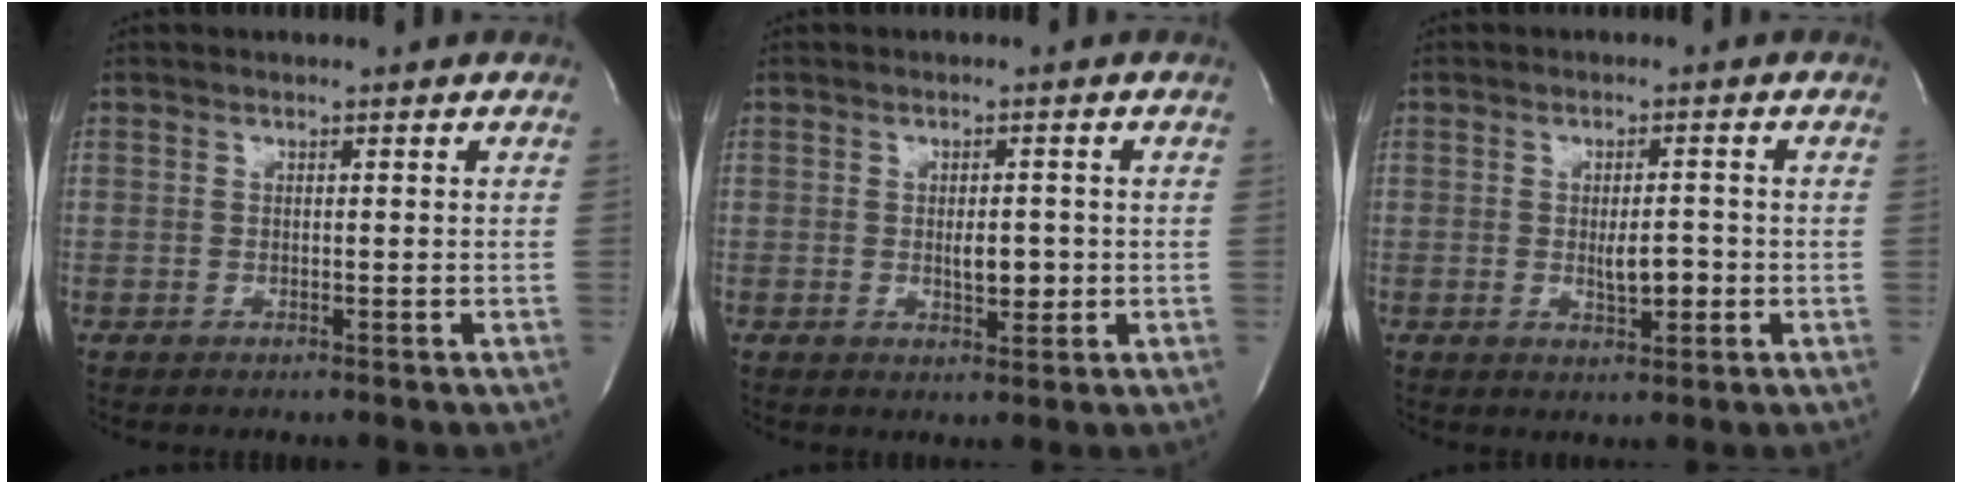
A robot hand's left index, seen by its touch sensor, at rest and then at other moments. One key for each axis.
{"total": 2.9, "fx": -0.3, "fy": 1.3, "fz": 2.6, "tx": -0.043, "ty": -0.002, "tz": 0.000}
{"total": 3.6, "fx": -0.7, "fy": 1.2, "fz": 3.3, "tx": -0.055, "ty": -0.002, "tz": -0.005}